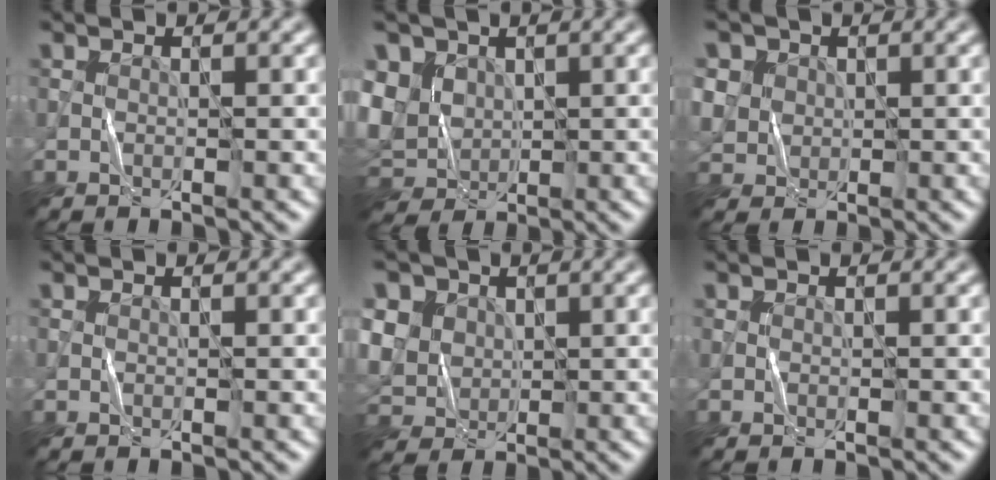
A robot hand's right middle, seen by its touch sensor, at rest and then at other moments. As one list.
[{"total": 6.4, "force": [1.5, 5.3, 3.4], "torque": [-0.093, 0.013, 0.025]}, {"total": 4.0, "force": [1.4, 3.5, 1.4], "torque": [-0.055, 0.011, 0.031]}, {"total": 0.0}, {"total": 7.5, "force": [2.8, 6.1, 3.3], "torque": [-0.088, 0.021, 0.046]}, {"total": 0.0}]